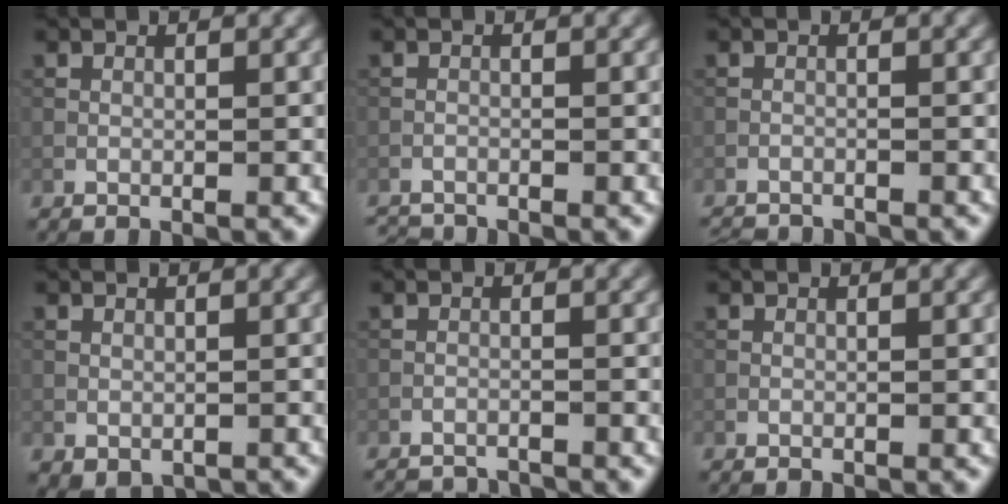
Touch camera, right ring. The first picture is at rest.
{"total": 1.9, "force": [-1.9, 0.0, 0.2], "torque": [-0.012, -0.004, -0.039]}
{"total": 3.2, "force": [-3.2, 0.2, 0.4], "torque": [-0.015, -0.012, -0.053]}
{"total": 0.9, "force": [-0.1, 0.8, 0.5], "torque": [-0.008, -0.006, 0.004]}
{"total": 4.3, "force": [-4.3, 0.5, 0.6], "torque": [-0.012, -0.008, -0.064]}
{"total": 0.0}